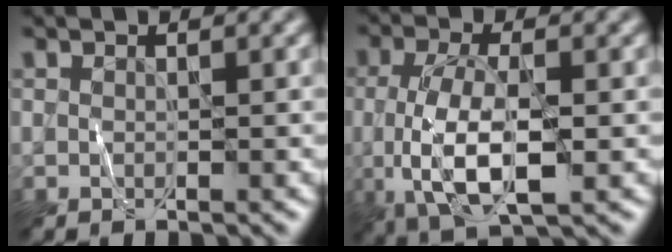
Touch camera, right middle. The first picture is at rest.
{"total": 7.4, "force": [-0.8, 3.0, 6.7], "torque": [-0.138, -0.006, -0.013]}